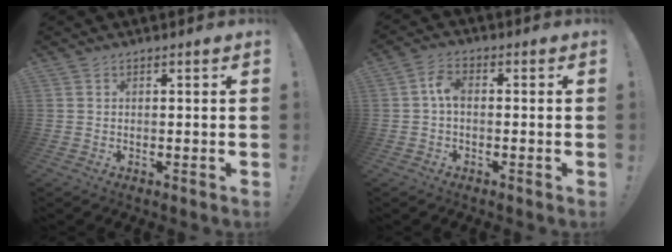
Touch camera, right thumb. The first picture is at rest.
{"total": 4.6, "force": [-0.1, 2.6, 3.8], "torque": [-0.081, 0.011, -0.001]}